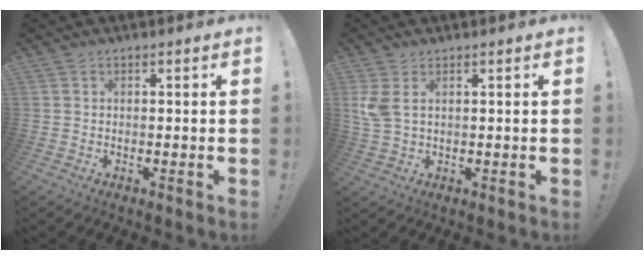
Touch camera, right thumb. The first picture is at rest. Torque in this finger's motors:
{"motor_torque": [-0.23, 0.17, 0.59, 0.24, 0.00]}